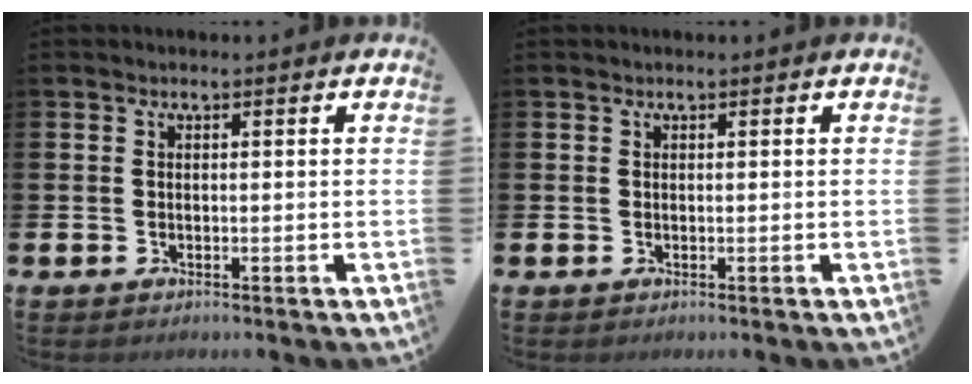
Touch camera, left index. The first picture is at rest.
{"total": 0.0}